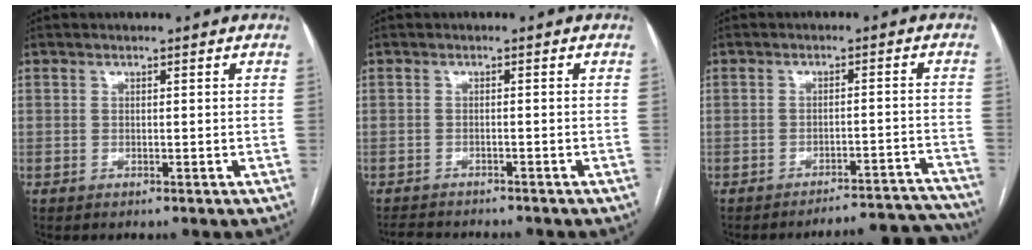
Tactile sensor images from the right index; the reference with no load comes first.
{"total": 5.6, "force": [-5.2, 1.1, 1.8], "torque": [-0.030, -0.008, -0.075]}
{"total": 12.1, "force": [-12.1, -0.4, 0.3], "torque": [0.023, 0.021, -0.147]}